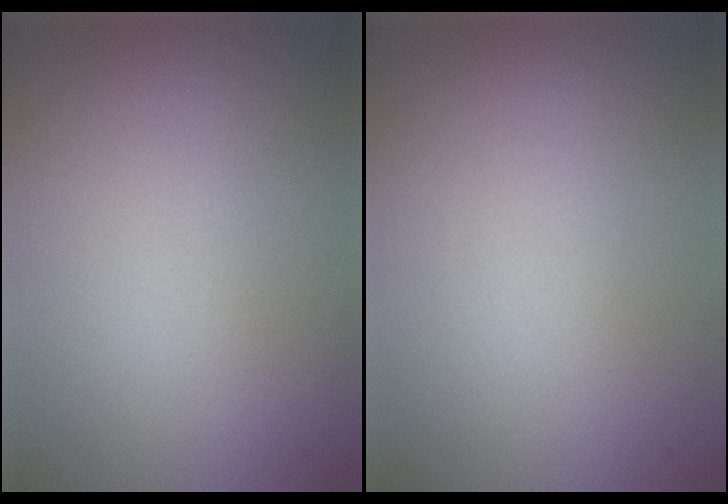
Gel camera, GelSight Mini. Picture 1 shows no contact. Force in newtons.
{"total": 0.0}